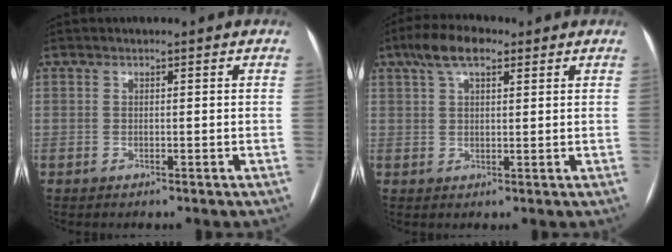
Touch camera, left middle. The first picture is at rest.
{"total": 6.5, "force": [3.9, 2.4, 4.6], "torque": [-0.091, 0.026, 0.068]}